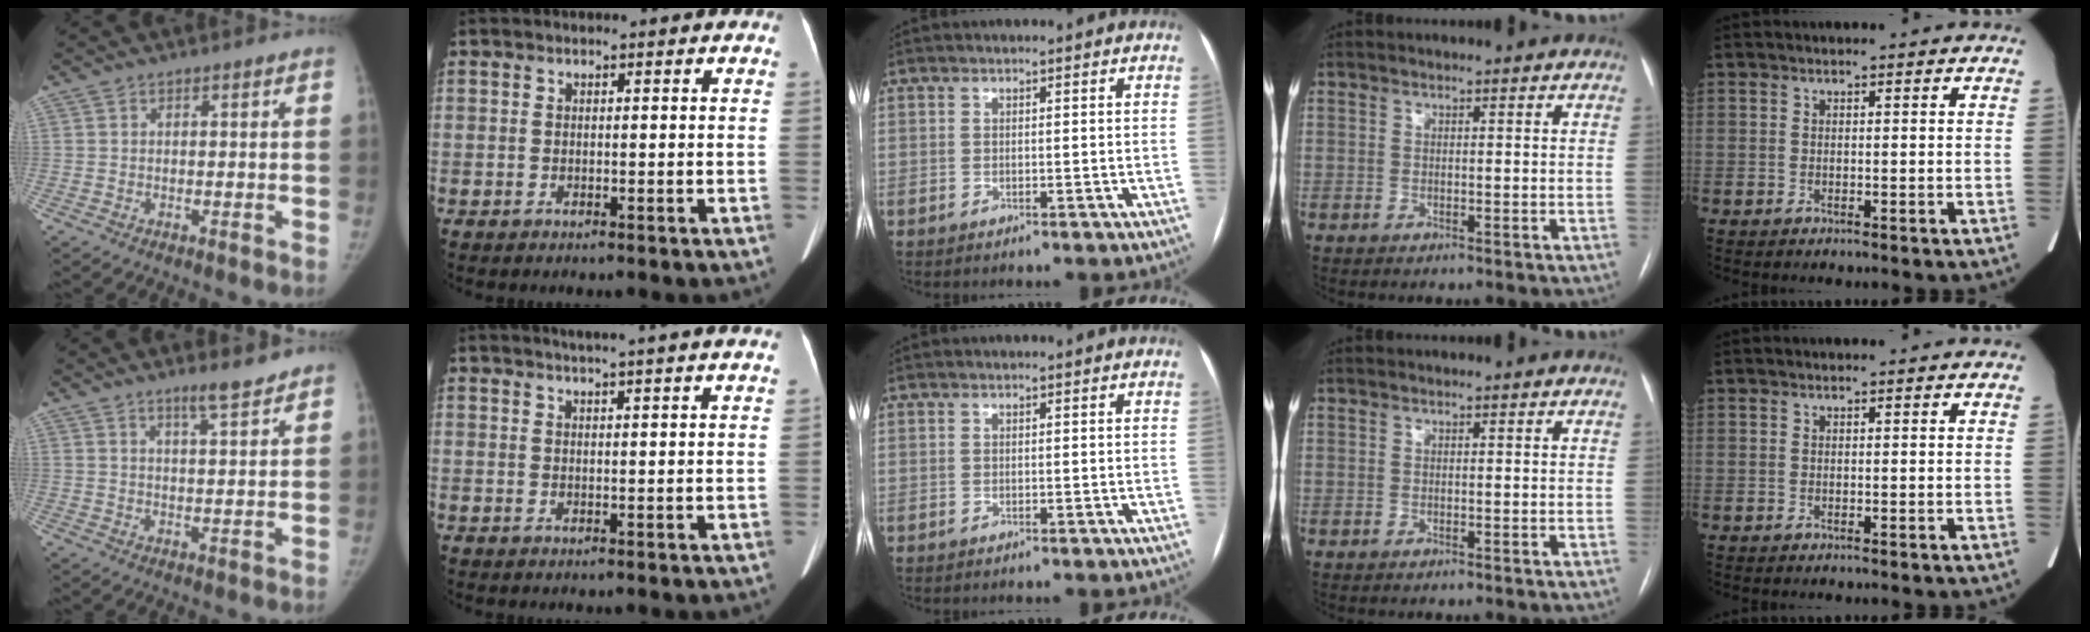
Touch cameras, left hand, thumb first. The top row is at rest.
{"thumb": {"total": 4.7, "force": [3.8, 0.5, 2.6], "torque": [-0.036, -0.029, 0.060]}, "index": {"total": 9.7, "force": [8.5, -0.6, 4.7], "torque": [-0.064, 0.014, 0.087]}}